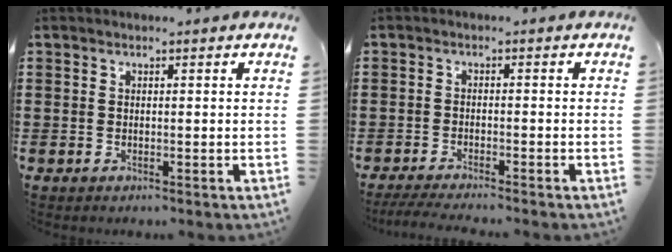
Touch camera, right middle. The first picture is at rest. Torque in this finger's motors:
{"motor_torque": [0.04, 0.01, 0.03, 0.02]}